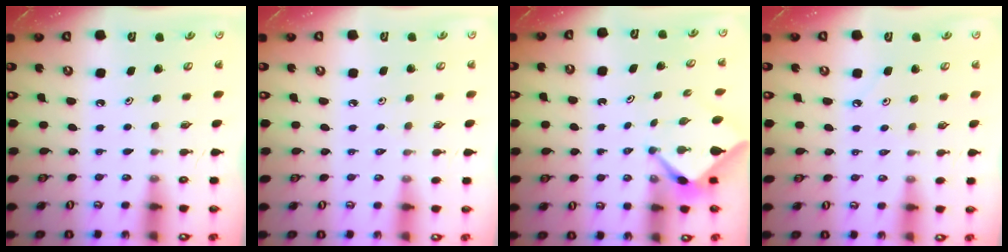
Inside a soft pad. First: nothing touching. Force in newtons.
{"total": 2.1, "press": 2.1, "slide": 0.4}
{"total": 2.5, "press": 2.5, "slide": 0.2}
{"total": 1.8, "press": 1.8, "slide": 0.2}